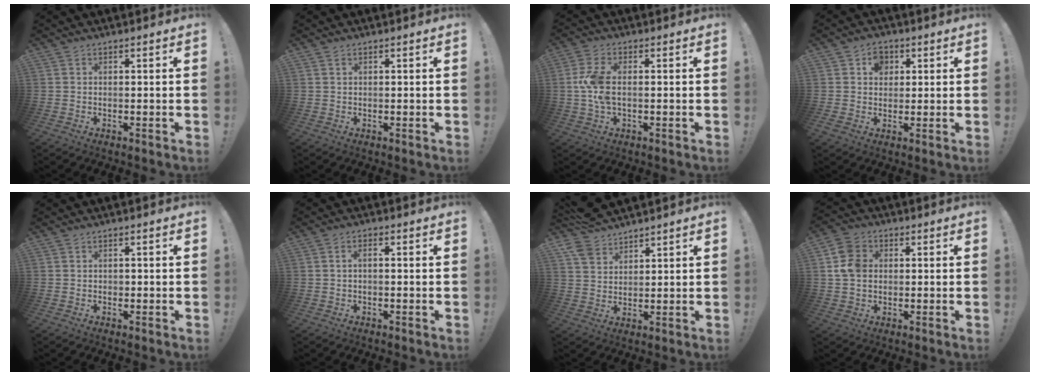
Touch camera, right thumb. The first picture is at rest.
{"total": 1.0, "force": [0.6, 0.7, 0.4], "torque": [-0.001, 0.000, 0.009]}
{"total": 8.3, "force": [-0.3, 4.1, 7.3], "torque": [-0.149, -0.006, -0.006]}
{"total": 6.8, "force": [2.2, 5.8, 2.7], "torque": [-0.028, -0.006, 0.039]}
{"total": 0.8, "force": [-0.4, 0.6, 0.4], "torque": [-0.009, 0.003, -0.006]}
{"total": 1.8, "force": [-0.4, 0.7, 1.6], "torque": [-0.032, 0.006, -0.007]}
{"total": 7.9, "force": [6.7, 3.7, 2.1], "torque": [-0.047, -0.034, 0.132]}
{"total": 8.8, "force": [0.7, 7.0, 5.2], "torque": [-0.096, 0.015, 0.019]}